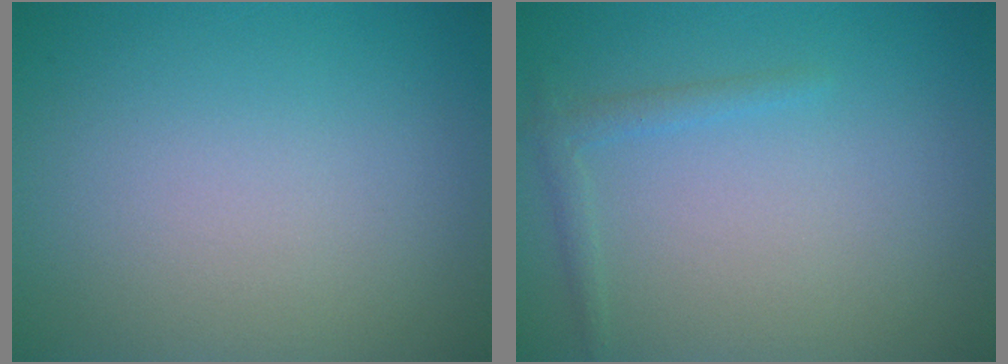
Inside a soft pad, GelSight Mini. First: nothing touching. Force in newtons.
{"total": 1.2, "press": 1.2, "slide": 0.1}